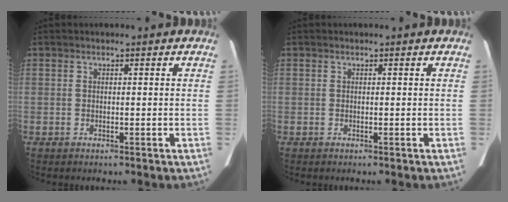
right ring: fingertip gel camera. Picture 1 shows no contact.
{"total": 0.0}